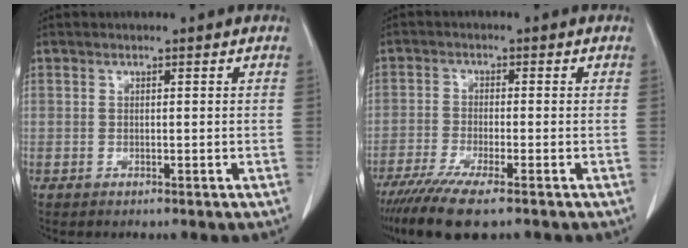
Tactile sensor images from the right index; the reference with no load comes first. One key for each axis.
{"total": 8.6, "fx": -6.2, "fy": 0.7, "fz": 5.9, "tx": -0.101, "ty": -0.022, "tz": -0.104}